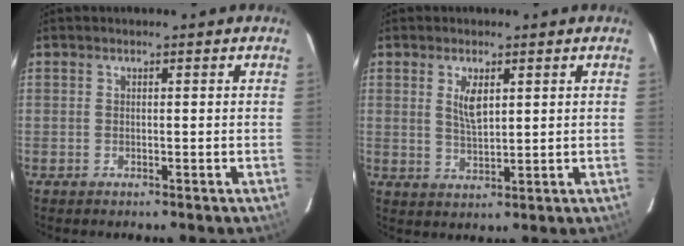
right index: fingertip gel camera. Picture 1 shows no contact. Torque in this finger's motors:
{"motor_torque": [0.69, 0.20, 0.28, 0.07]}